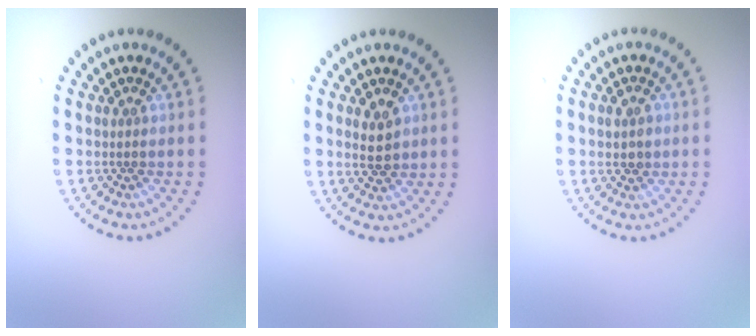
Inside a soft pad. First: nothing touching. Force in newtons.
{"total": 2.4, "press": 2.4, "slide": 0.4}
{"total": 1.7, "press": 1.7, "slide": 0.0}